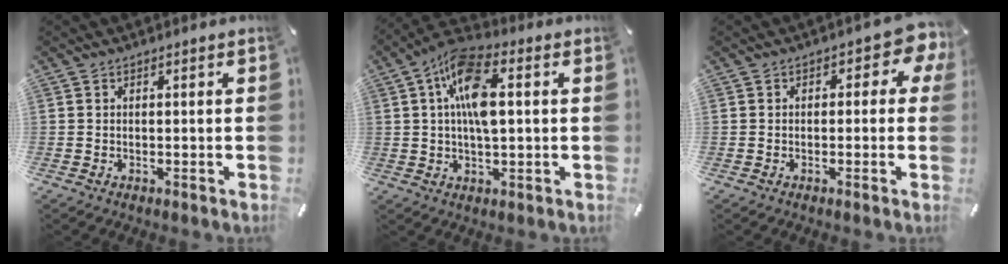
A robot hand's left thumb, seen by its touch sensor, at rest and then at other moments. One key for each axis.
{"total": 12.1, "fx": 2.2, "fy": 5.5, "fz": 10.5, "tx": -0.215, "ty": 0.005, "tz": 0.040}
{"total": 6.2, "fx": 1.7, "fy": 3.6, "fz": 4.7, "tx": -0.053, "ty": -0.006, "tz": 0.022}